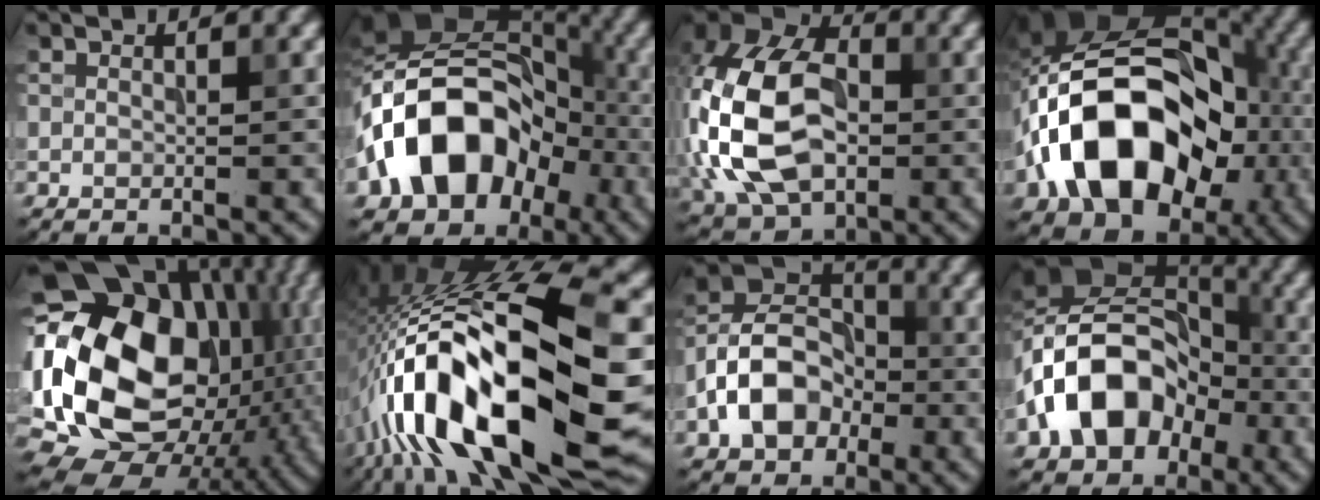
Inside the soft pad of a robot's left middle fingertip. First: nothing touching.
{"total": 13.6, "force": [-4.2, 9.7, 8.5], "torque": [-0.133, 0.010, -0.086]}
{"total": 13.8, "force": [-1.1, 9.4, 9.9], "torque": [-0.215, 0.000, -0.030]}
{"total": 14.8, "force": [-3.9, 10.3, 9.8], "torque": [-0.149, 0.005, -0.081]}
{"total": 19.9, "force": [0.1, 14.5, 13.6], "torque": [-0.261, 0.000, 0.022]}
{"total": 18.2, "force": [-3.3, 6.2, 16.8], "torque": [-0.301, 0.046, -0.056]}
{"total": 7.7, "force": [-2.4, 5.7, 4.5], "torque": [-0.078, 0.015, -0.060]}
{"total": 12.1, "force": [-3.9, 8.7, 7.4], "torque": [-0.130, 0.005, -0.082]}